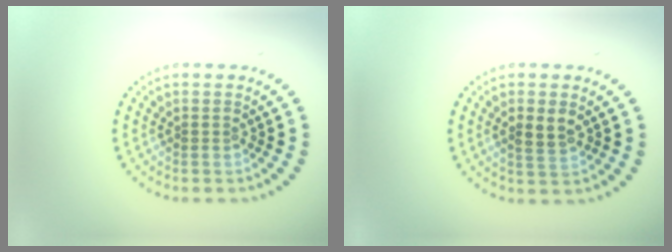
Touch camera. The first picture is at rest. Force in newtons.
{"total": 2.1, "press": 2.1, "slide": 0.4}